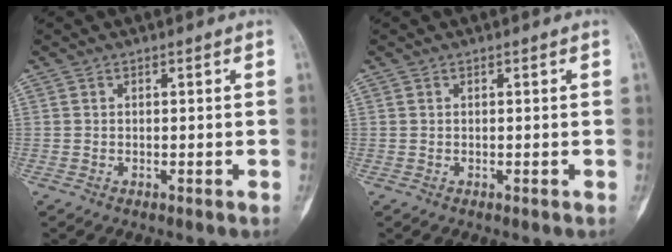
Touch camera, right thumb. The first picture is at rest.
{"total": 0.0}